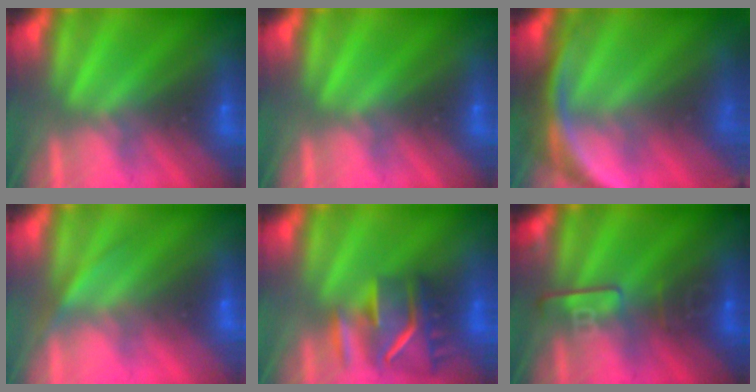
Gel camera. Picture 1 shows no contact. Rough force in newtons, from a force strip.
{"total": 0.0}
{"total": 8.4}
{"total": 3.8}
{"total": 7.4}
{"total": 2.4}